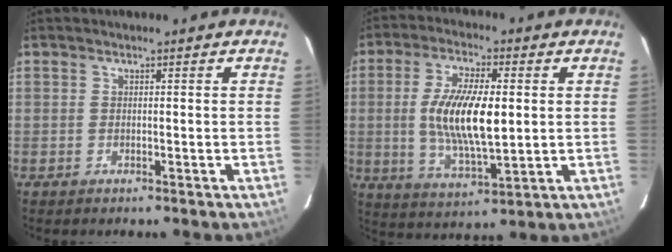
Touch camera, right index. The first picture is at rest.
{"total": 13.5, "force": [0.6, 4.9, 12.6], "torque": [-0.241, -0.004, 0.016]}